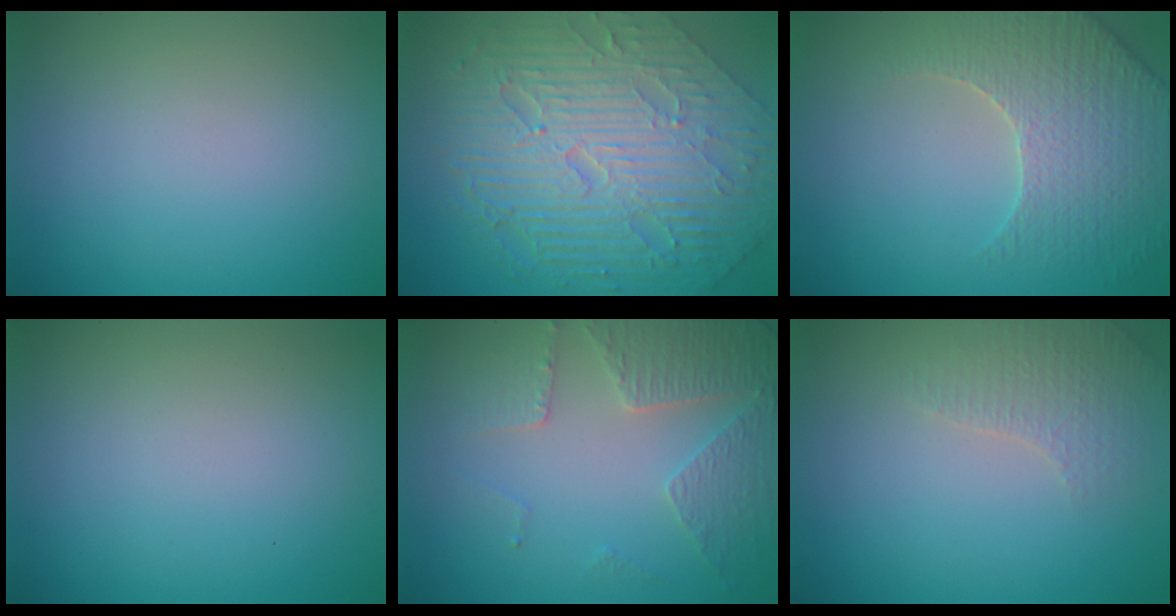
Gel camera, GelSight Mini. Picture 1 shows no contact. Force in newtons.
{"total": 11.2, "press": 7.5, "slide": 8.4}
{"total": 4.4, "press": 4.3, "slide": 0.8}
{"total": 0.0}
{"total": 4.4, "press": 3.3, "slide": 2.9}
{"total": 2.3, "press": 2.2, "slide": 0.7}